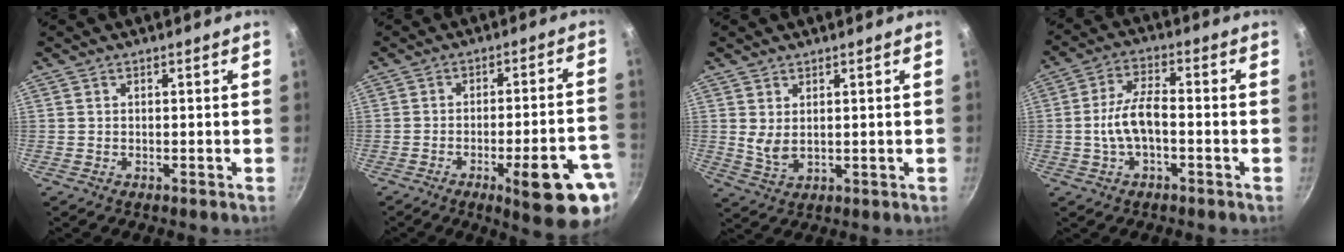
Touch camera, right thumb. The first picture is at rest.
{"total": 15.5, "force": [-6.6, 3.6, 13.6], "torque": [-0.150, 0.029, -0.084]}
{"total": 3.7, "force": [1.3, 1.9, 2.9], "torque": [-0.052, -0.018, 0.031]}
{"total": 7.9, "force": [-1.6, 3.6, 6.9], "torque": [-0.126, 0.030, -0.035]}